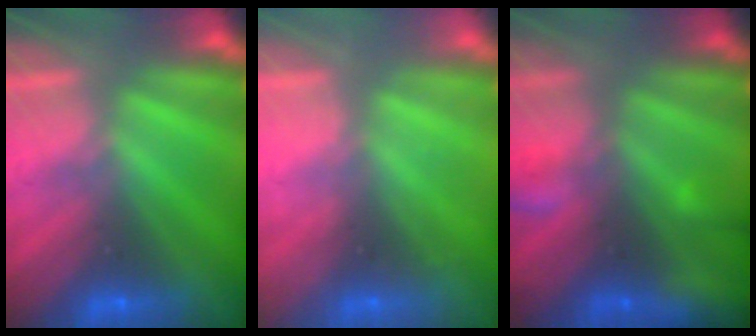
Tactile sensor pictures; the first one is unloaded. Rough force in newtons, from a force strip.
{"total": 2.1}
{"total": 7.6}